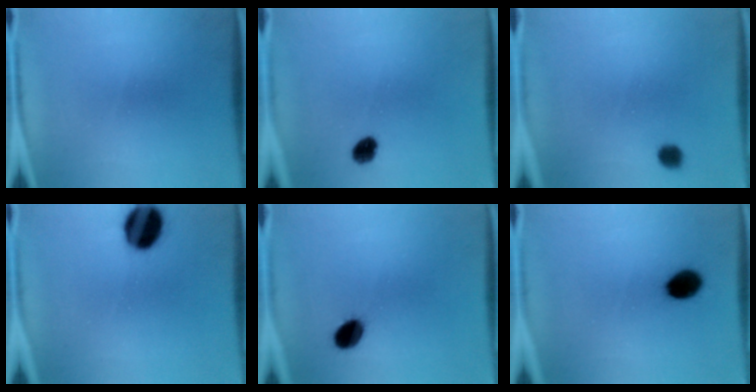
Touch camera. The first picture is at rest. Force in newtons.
{"total": 4.2}
{"total": 2.6}
{"total": 12.2}
{"total": 6.9}
{"total": 6.7}